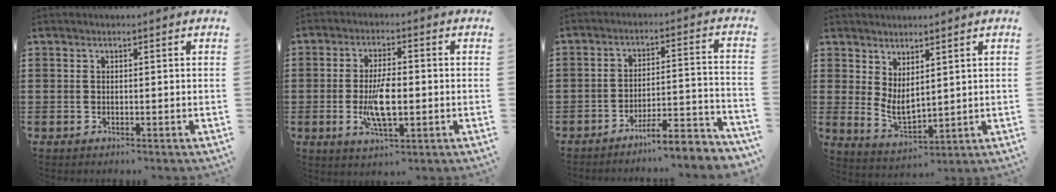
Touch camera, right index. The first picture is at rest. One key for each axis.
{"total": 7.9, "fx": -1.2, "fy": 3.0, "fz": 7.2, "tx": -0.157, "ty": -0.009, "tz": -0.027}
{"total": 6.2, "fx": -5.6, "fy": 0.1, "fz": 2.6, "tx": -0.039, "ty": -0.003, "tz": -0.107}
{"total": 3.6, "fx": 1.7, "fy": 1.7, "fz": 2.6, "tx": -0.061, "ty": -0.008, "tz": 0.030}